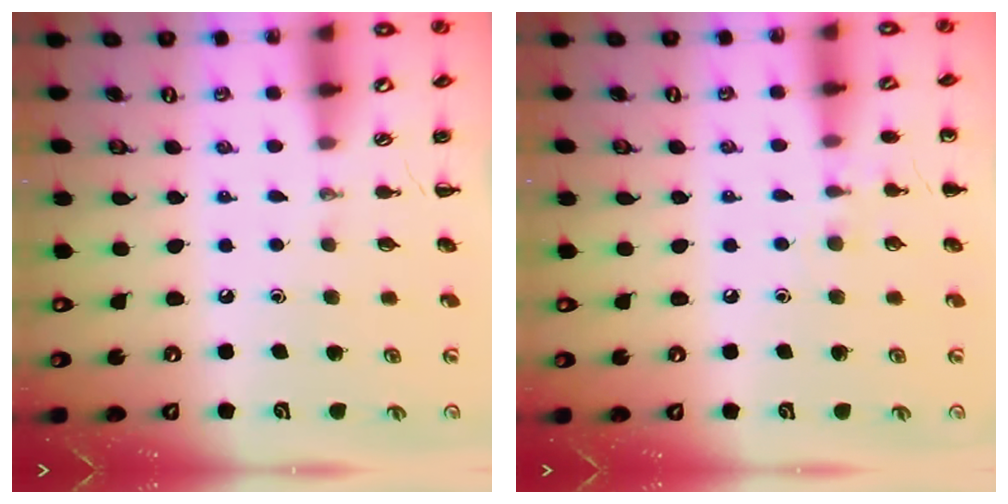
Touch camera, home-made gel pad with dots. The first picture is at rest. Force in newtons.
{"total": 6.0, "press": 5.7, "slide": 1.9}